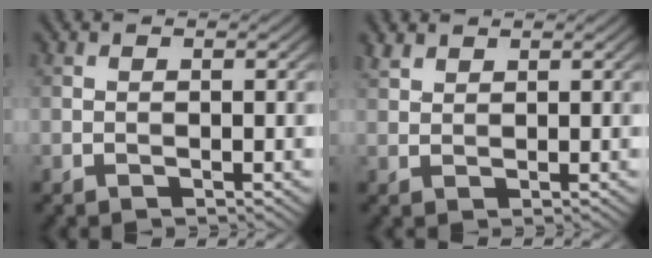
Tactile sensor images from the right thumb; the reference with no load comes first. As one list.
[{"total": 1.9, "force": [1.6, 0.8, 0.6], "torque": [-0.018, 0.005, 0.037]}]